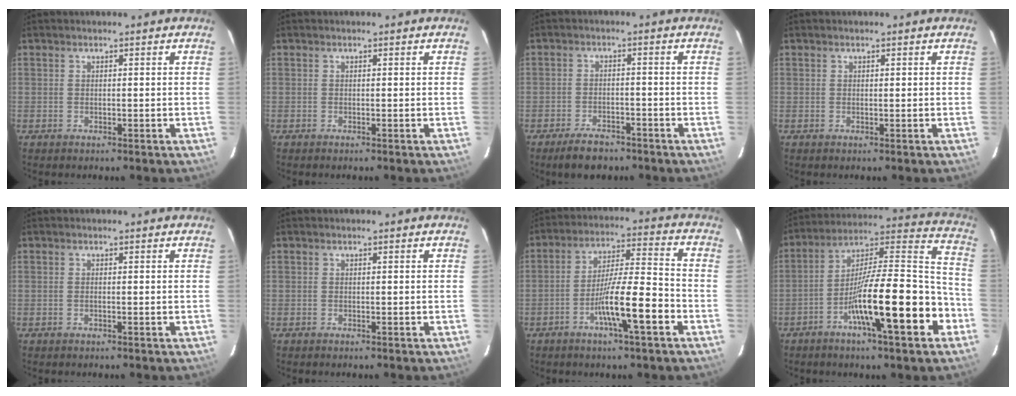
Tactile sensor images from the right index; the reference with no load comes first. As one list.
[{"total": 0.0}, {"total": 5.2, "force": [-4.0, 2.4, 2.4], "torque": [-0.046, -0.001, -0.061]}, {"total": 0.0}, {"total": 0.0}, {"total": 0.0}, {"total": 11.3, "force": [-4.8, 0.6, 10.2], "torque": [-0.178, 0.005, -0.084]}, {"total": 19.5, "force": [-7.8, 2.2, 17.8], "torque": [-0.283, 0.005, -0.125]}]